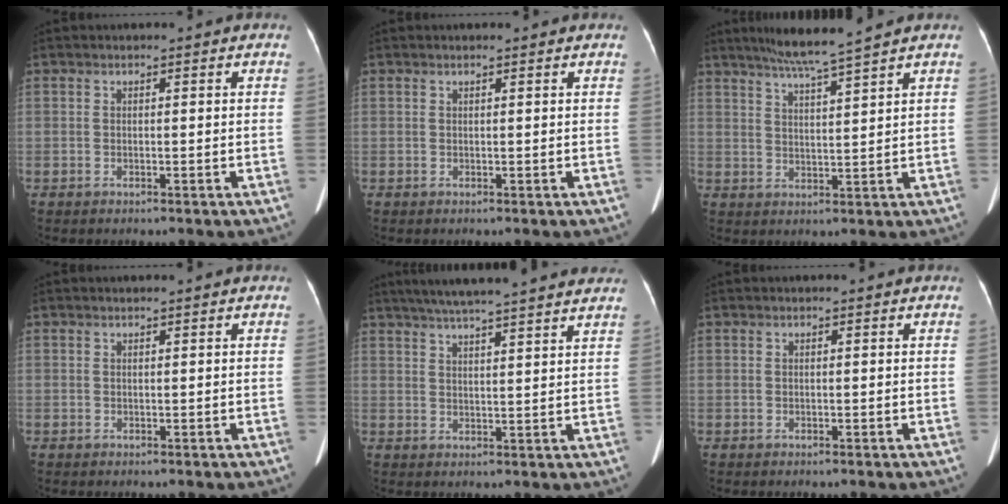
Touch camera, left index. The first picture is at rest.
{"total": 0.8, "force": [0.7, 0.0, 0.3], "torque": [-0.012, 0.008, 0.011]}
{"total": 7.1, "force": [6.0, -1.3, 3.6], "torque": [-0.064, 0.001, 0.105]}
{"total": 0.0}
{"total": 18.6, "force": [16.3, 0.6, 9.0], "torque": [-0.146, 0.027, 0.212]}
{"total": 0.0}